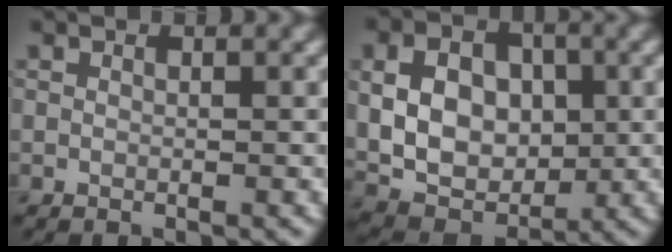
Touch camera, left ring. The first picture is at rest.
{"total": 7.8, "force": [0.5, 5.7, 5.3], "torque": [-0.101, -0.002, 0.009]}